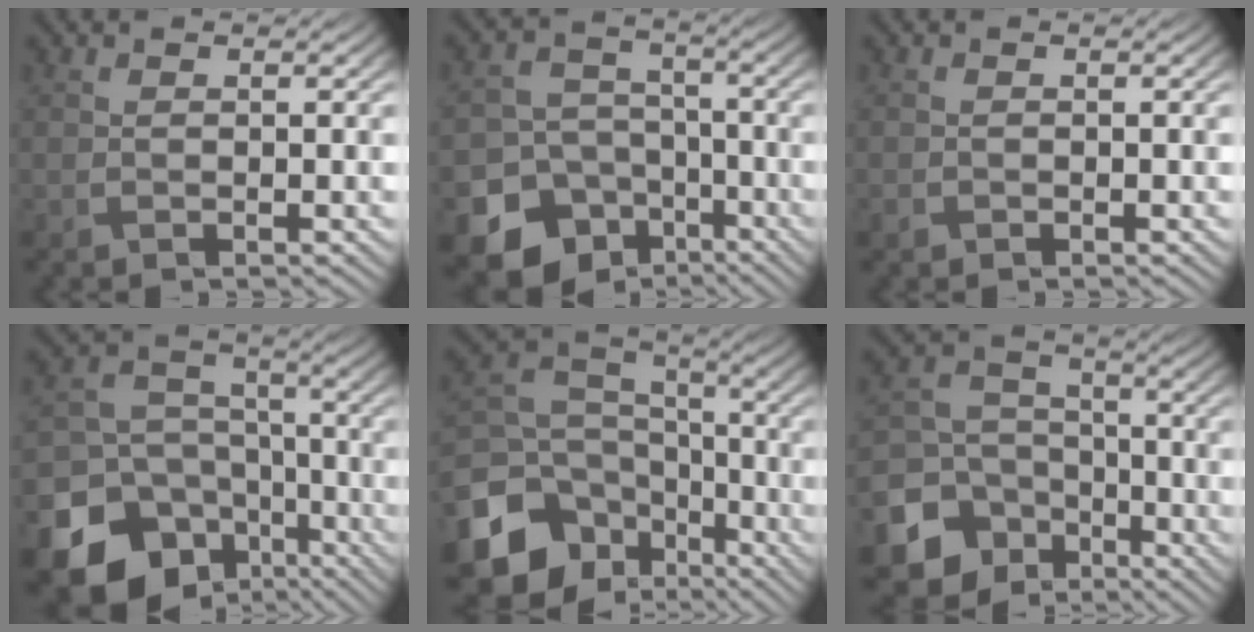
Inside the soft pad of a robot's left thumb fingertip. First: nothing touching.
{"total": 15.3, "force": [-9.1, 11.6, 4.2], "torque": [-0.120, -0.069, -0.147]}
{"total": 0.6, "force": [-0.4, 0.4, 0.1], "torque": [-0.003, -0.005, -0.007]}
{"total": 17.6, "force": [-9.2, 13.6, 6.3], "torque": [-0.187, -0.069, -0.141]}
{"total": 15.6, "force": [-7.1, 11.9, 7.1], "torque": [-0.223, -0.048, -0.112]}
{"total": 12.3, "force": [-6.3, 9.7, 4.1], "torque": [-0.141, -0.036, -0.117]}